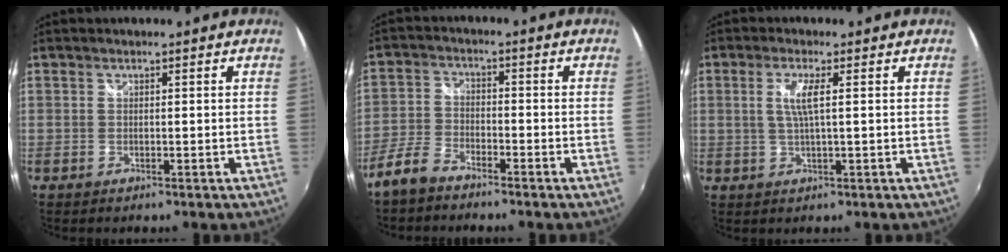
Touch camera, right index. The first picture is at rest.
{"total": 5.6, "force": [-4.5, 2.2, 2.6], "torque": [-0.064, 0.006, -0.095]}
{"total": 3.8, "force": [0.7, 0.2, 3.8], "torque": [-0.076, -0.001, 0.013]}